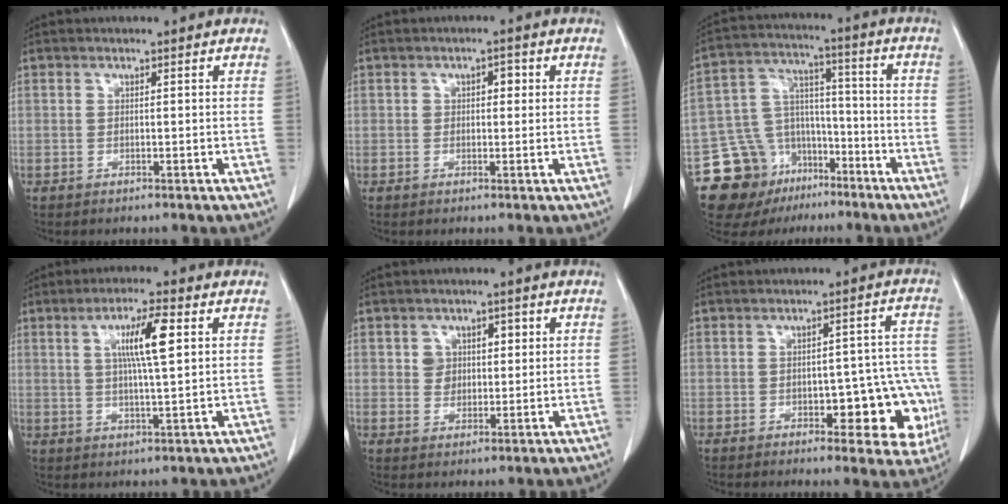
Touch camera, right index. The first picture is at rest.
{"total": 2.0, "force": [0.5, 1.2, 1.5], "torque": [-0.020, 0.011, 0.005]}
{"total": 16.0, "force": [-10.3, 10.9, 5.7], "torque": [-0.108, 0.063, -0.165]}
{"total": 7.6, "force": [2.2, 0.5, 7.3], "torque": [-0.130, 0.004, 0.039]}
{"total": 4.0, "force": [1.2, 3.3, 1.9], "torque": [-0.022, 0.011, 0.021]}
{"total": 11.9, "force": [-3.4, 5.3, 10.1], "torque": [-0.083, 0.031, -0.033]}